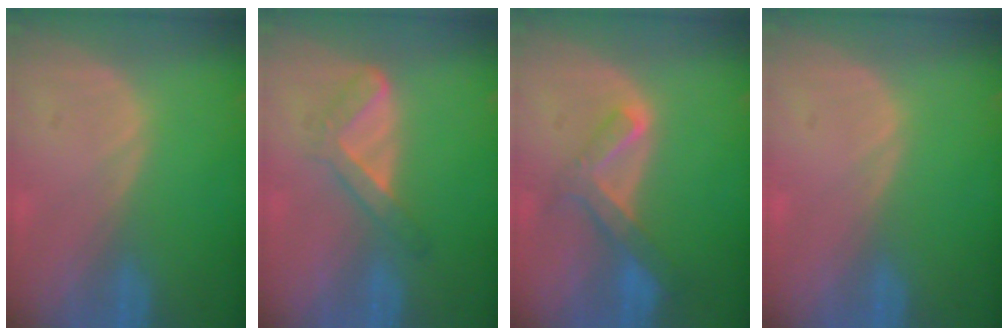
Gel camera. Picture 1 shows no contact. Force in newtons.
{"total": 4.8, "press": 4.3, "slide": 2.1}
{"total": 6.6, "press": 5.7, "slide": 3.2}
{"total": 0.5, "press": 0.1, "slide": 0.5}